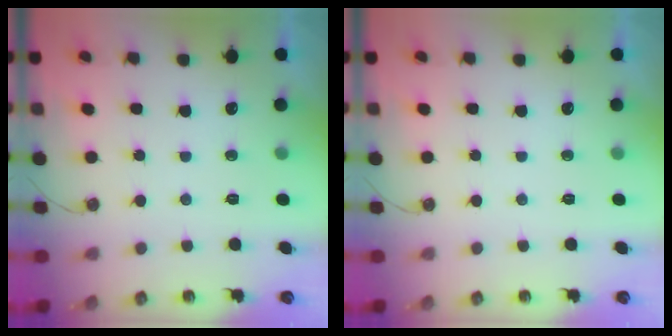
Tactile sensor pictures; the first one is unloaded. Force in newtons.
{"total": 0.0}